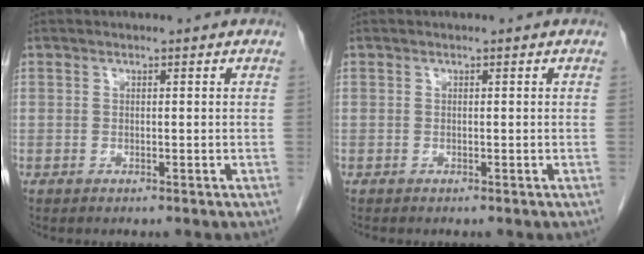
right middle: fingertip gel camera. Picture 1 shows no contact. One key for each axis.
{"total": 0.0}